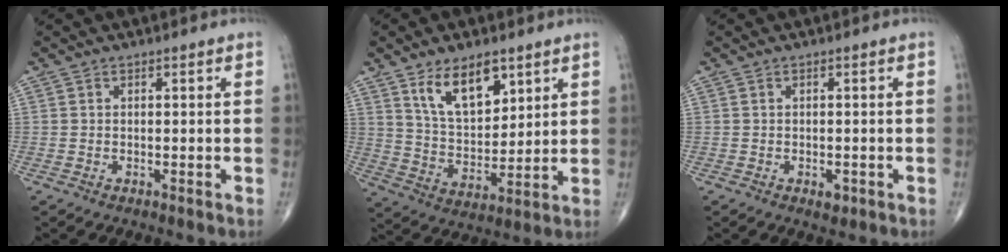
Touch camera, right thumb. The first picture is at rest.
{"total": 12.1, "force": [6.8, 6.1, 7.9], "torque": [-0.113, -0.044, 0.134]}
{"total": 1.7, "force": [-0.7, 1.0, 1.2], "torque": [-0.012, 0.000, -0.007]}